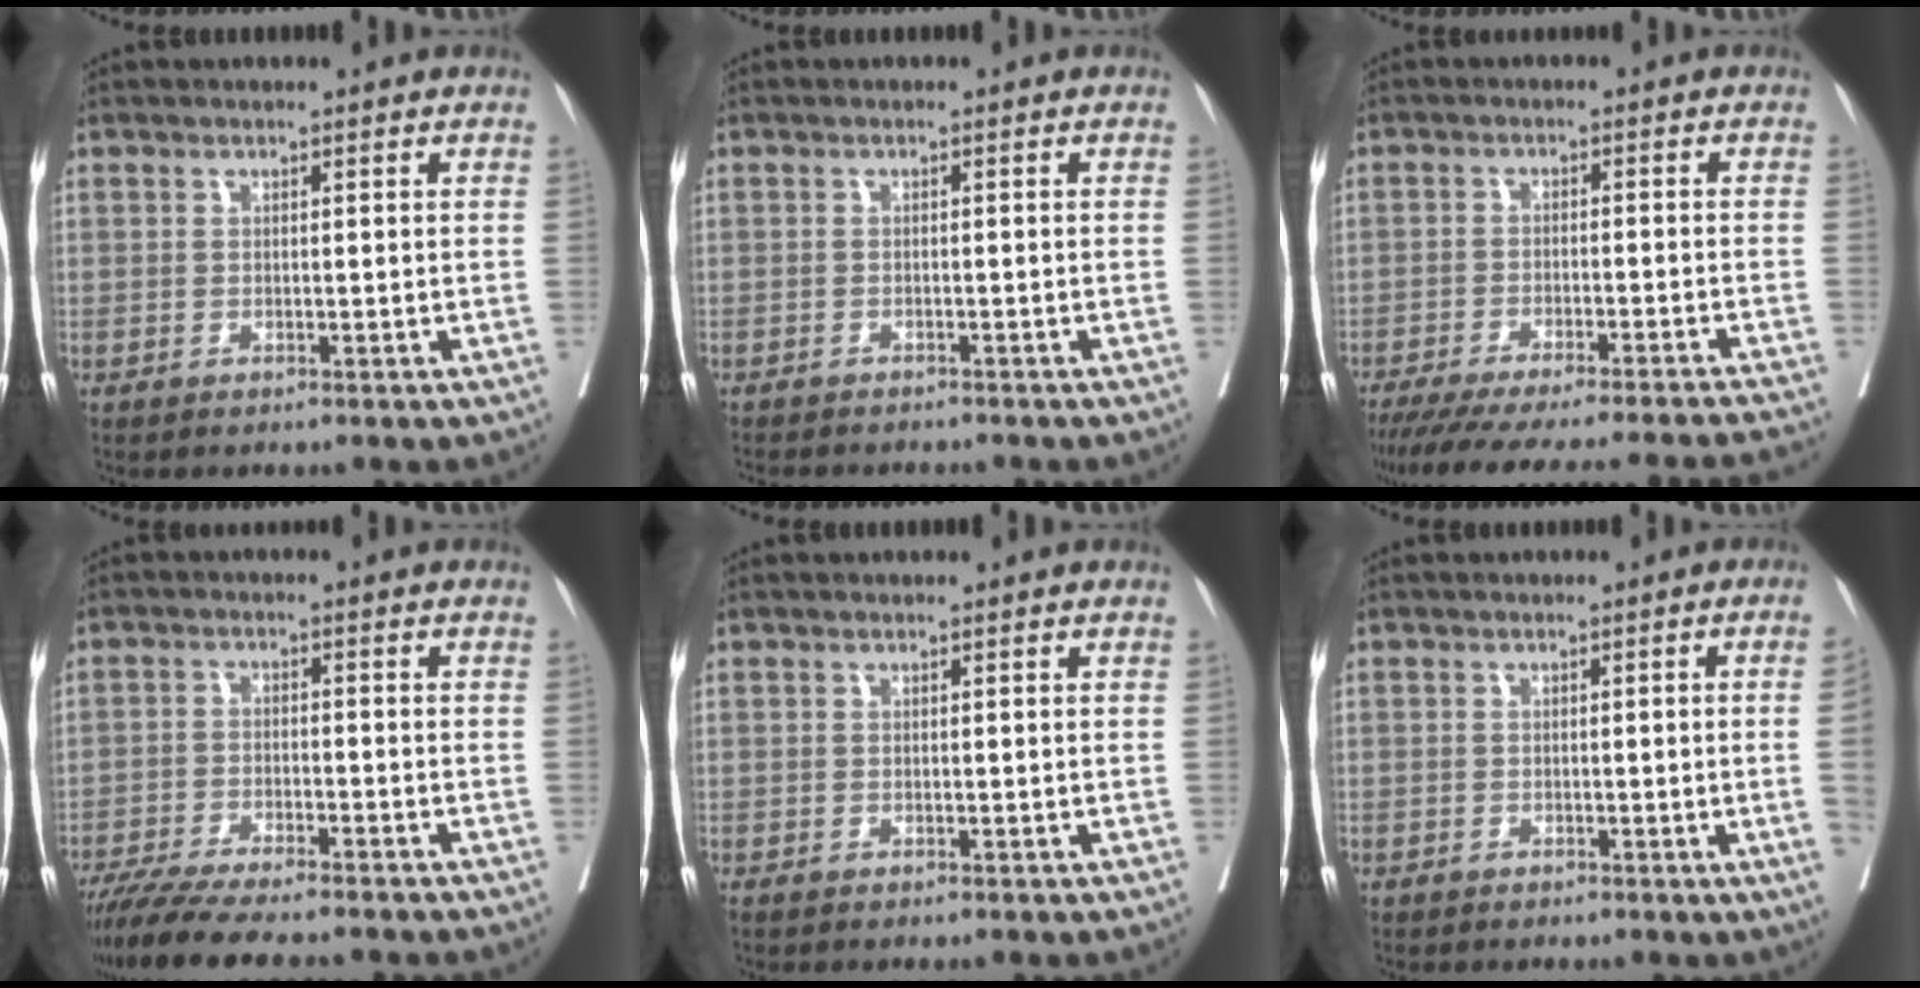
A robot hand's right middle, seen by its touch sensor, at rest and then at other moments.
{"total": 6.5, "force": [-5.9, 1.3, 2.5], "torque": [-0.034, -0.005, -0.078]}
{"total": 23.3, "force": [-21.3, -0.1, 9.4], "torque": [-0.123, -0.053, -0.285]}
{"total": 12.1, "force": [-10.5, 0.9, 6.1], "torque": [-0.090, -0.024, -0.162]}
{"total": 0.0}
{"total": 2.6, "force": [-0.4, -0.7, 2.5], "torque": [-0.036, 0.000, -0.005]}